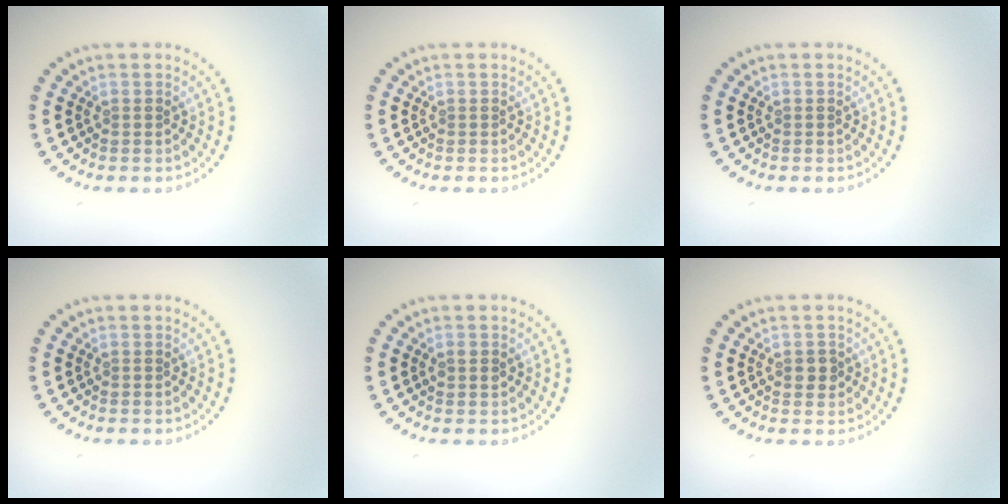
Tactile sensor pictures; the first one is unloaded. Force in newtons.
{"total": 0.0}
{"total": 0.0}
{"total": 0.0}
{"total": 1.2, "press": 1.2, "slide": 0.2}
{"total": 1.5, "press": 1.4, "slide": 0.2}